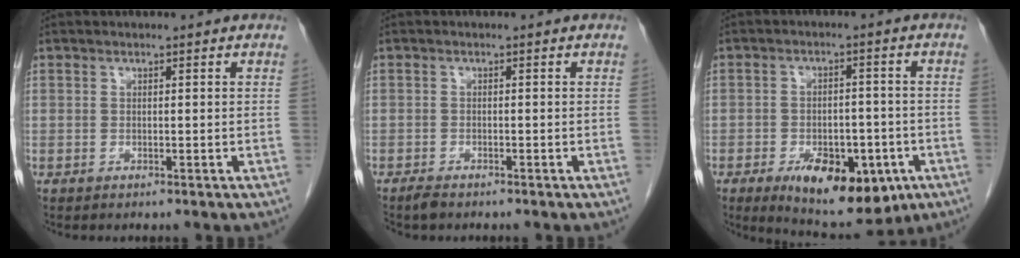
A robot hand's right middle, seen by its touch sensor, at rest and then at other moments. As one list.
[{"total": 1.4, "force": [-1.2, 0.4, 0.5], "torque": [-0.018, -0.003, -0.020]}, {"total": 12.9, "force": [-6.2, 6.1, 9.6], "torque": [-0.134, -0.006, -0.082]}]